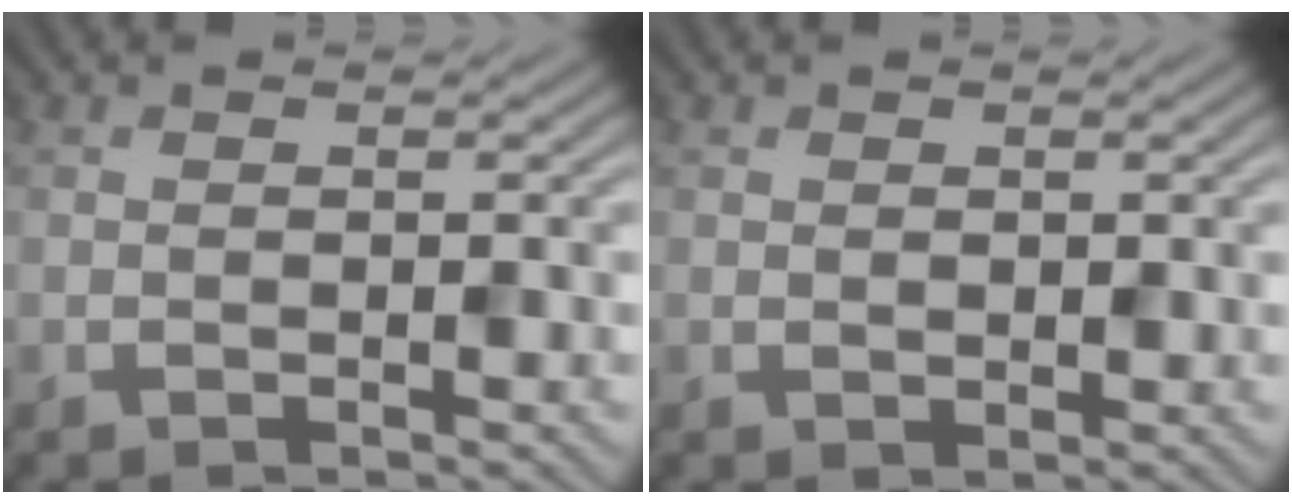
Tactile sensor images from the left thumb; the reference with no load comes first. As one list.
[{"total": 1.0, "force": [0.4, 0.9, -0.1], "torque": [0.004, -0.001, 0.015]}]